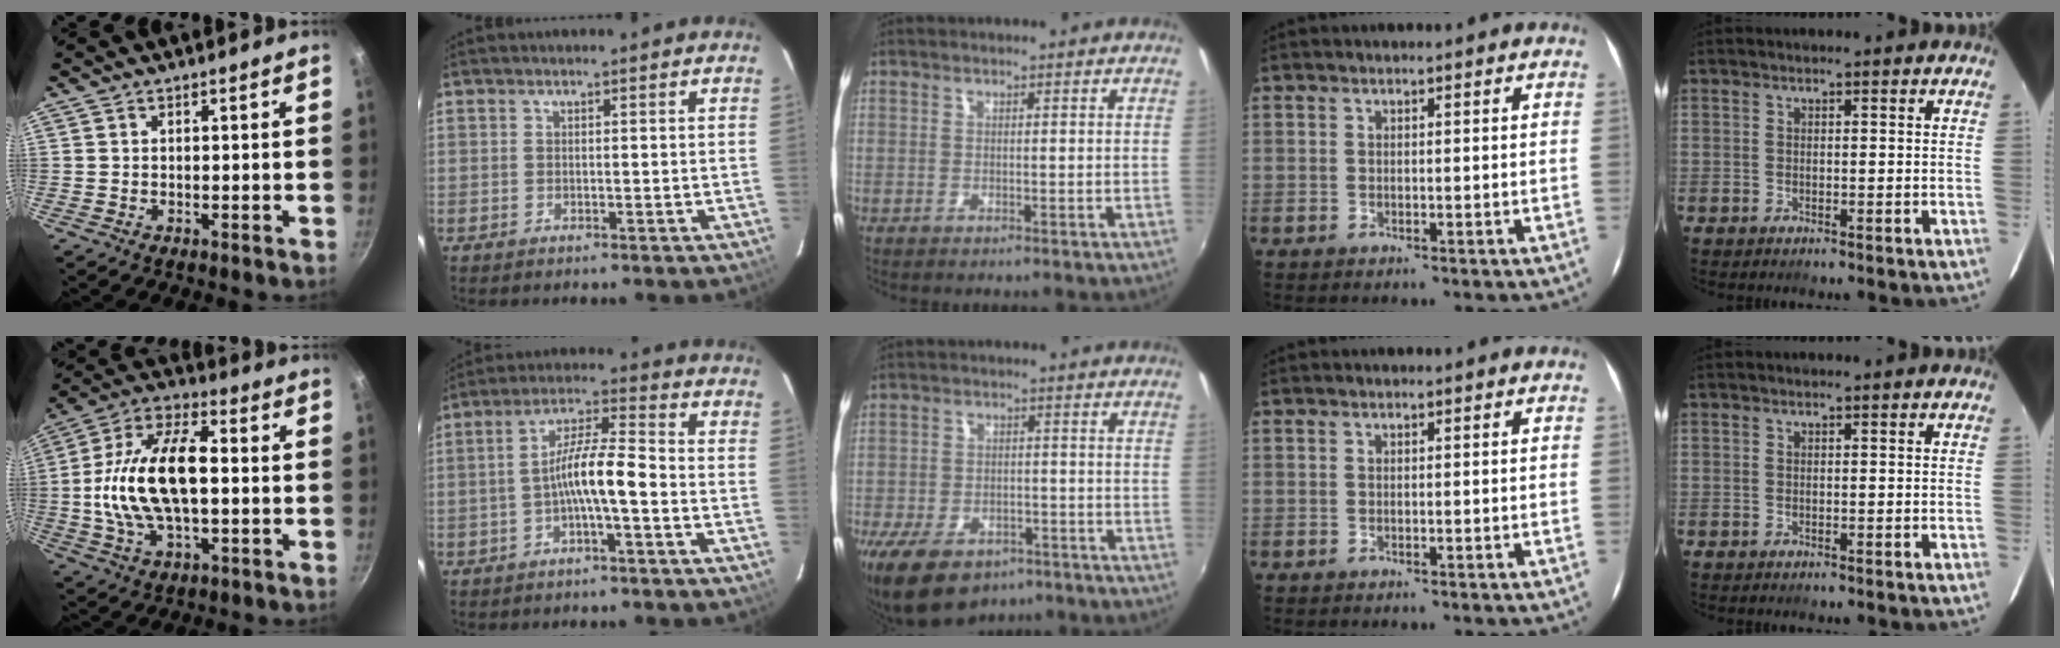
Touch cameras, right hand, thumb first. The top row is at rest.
{"thumb": {"total": 19.3, "force": [-0.2, 10.0, 16.5], "torque": [-0.303, 0.031, -0.014]}, "index": {"total": 7.8, "force": [-2.6, 0.8, 7.3], "torque": [-0.147, 0.015, -0.046]}, "middle": {"total": 13.3, "force": [-8.7, 7.5, 6.7], "torque": [-0.157, -0.022, -0.138]}}